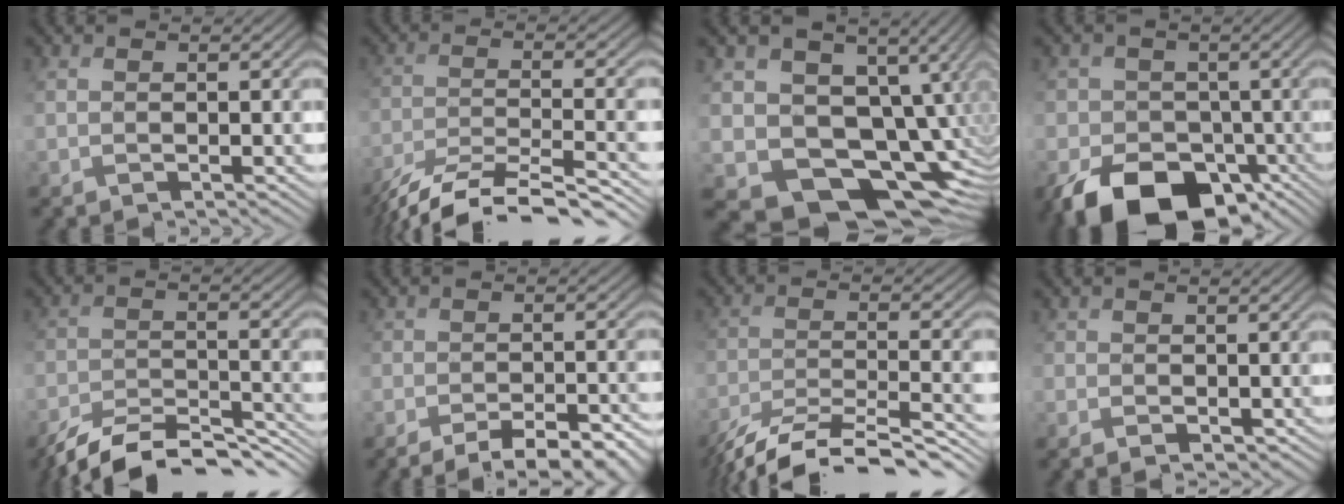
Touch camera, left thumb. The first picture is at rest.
{"total": 12.3, "force": [-11.0, 1.7, 5.2], "torque": [-0.075, -0.014, -0.179]}
{"total": 15.6, "force": [-4.1, 12.0, 9.1], "torque": [-0.175, -0.051, -0.043]}
{"total": 10.9, "force": [-6.0, 7.8, 4.5], "torque": [-0.066, -0.041, -0.109]}
{"total": 9.4, "force": [-8.8, 1.8, 2.9], "torque": [-0.049, -0.009, -0.149]}
{"total": 6.2, "force": [-5.0, 1.7, 3.3], "torque": [-0.035, -0.004, -0.070]}
{"total": 13.8, "force": [-12.6, 2.1, 5.2], "torque": [-0.075, -0.016, -0.197]}
{"total": 0.6, "force": [-0.1, 0.6, -0.1], "torque": [0.005, -0.005, 0.000]}